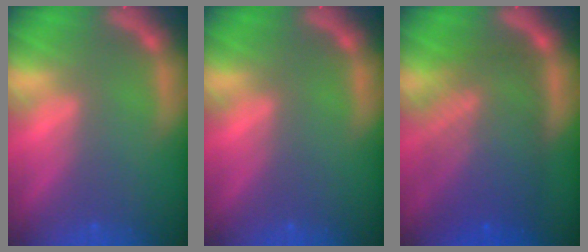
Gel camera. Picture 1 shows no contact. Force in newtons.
{"total": 0.0}
{"total": 10.1}